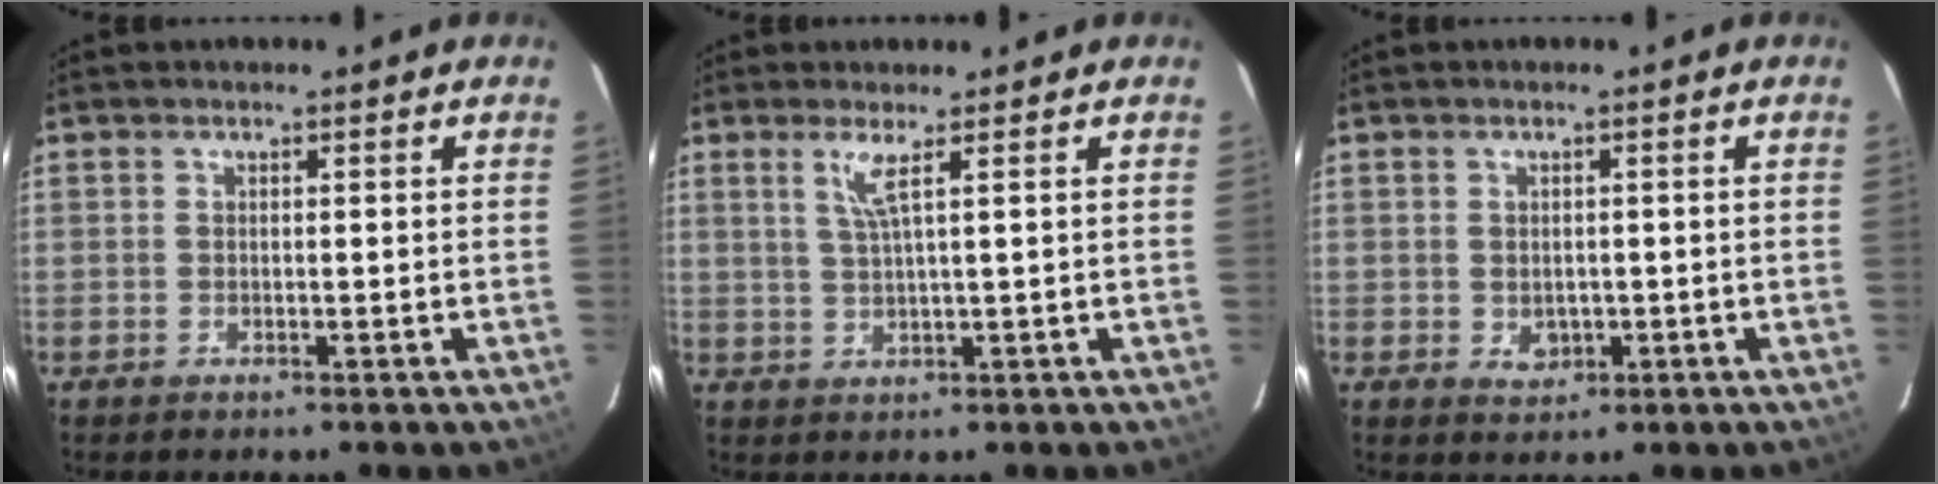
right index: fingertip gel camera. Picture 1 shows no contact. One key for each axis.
{"total": 3.0, "fx": 1.5, "fy": -0.7, "fz": 2.5, "tx": -0.047, "ty": -0.007, "tz": 0.031}
{"total": 2.7, "fx": -0.4, "fy": 2.3, "fz": 1.2, "tx": -0.021, "ty": 0.000, "tz": 0.003}